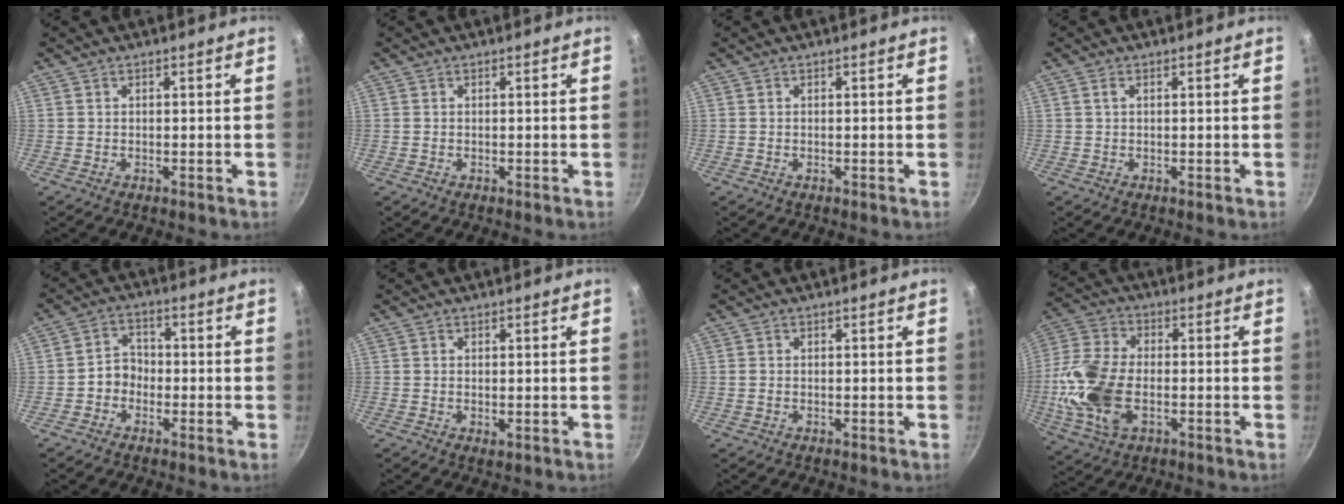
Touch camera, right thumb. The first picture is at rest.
{"total": 0.0}
{"total": 0.0}
{"total": 0.8, "force": [0.3, 0.4, 0.7], "torque": [-0.012, 0.003, 0.004]}
{"total": 4.3, "force": [-1.6, 3.5, 1.9], "torque": [-0.004, 0.024, -0.034]}
{"total": 0.9, "force": [-0.1, 0.5, 0.8], "torque": [-0.013, -0.004, -0.001]}
{"total": 0.8, "force": [-0.2, 0.7, 0.4], "torque": [-0.007, 0.002, -0.003]}
{"total": 15.3, "force": [-2.7, 9.1, 12.0], "torque": [-0.243, 0.019, -0.058]}